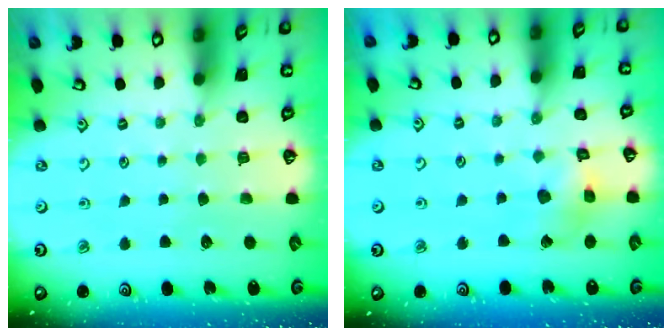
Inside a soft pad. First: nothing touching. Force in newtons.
{"total": 7.0, "press": 7.0, "slide": 0.6}